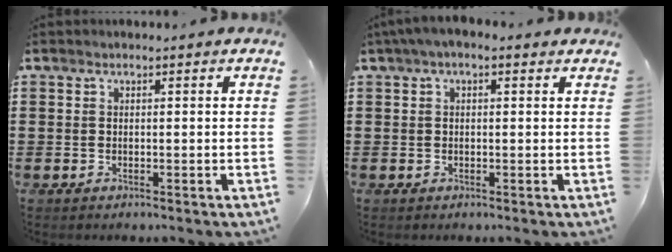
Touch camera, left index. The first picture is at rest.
{"total": 1.7, "force": [0.4, 1.1, 1.2], "torque": [-0.026, 0.007, 0.005]}